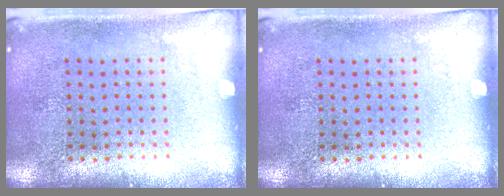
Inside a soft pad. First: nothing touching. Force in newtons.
{"total": 0.0}